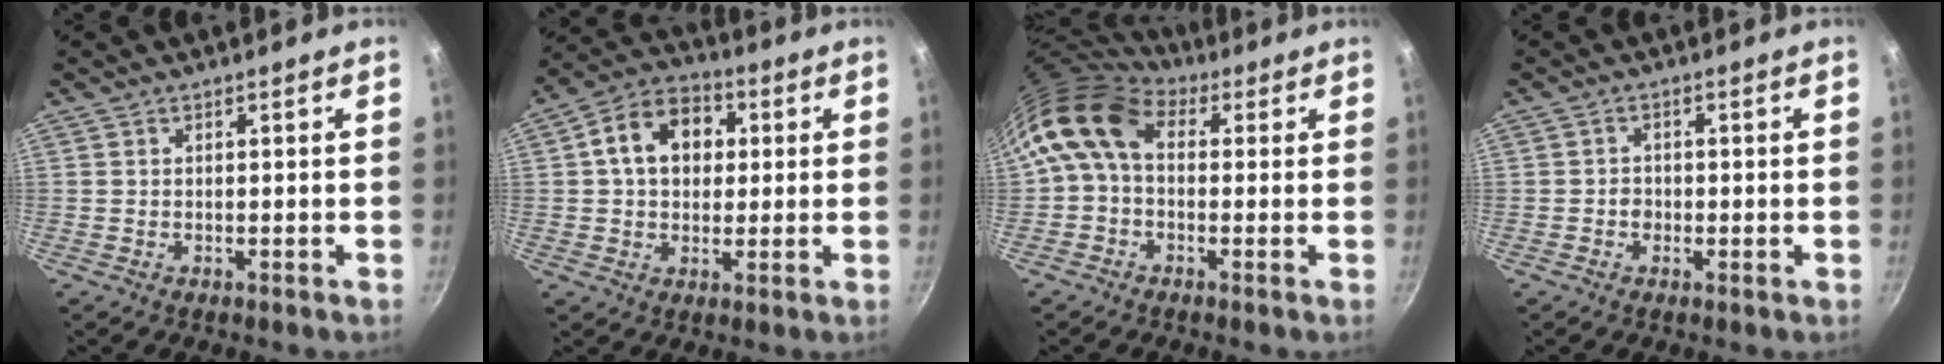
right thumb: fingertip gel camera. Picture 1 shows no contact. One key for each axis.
{"total": 12.2, "fx": 2.3, "fy": 9.1, "fz": 7.7, "tx": -0.097, "ty": 0.020, "tz": 0.022}
{"total": 11.0, "fx": 1.7, "fy": 7.7, "fz": 7.6, "tx": -0.134, "ty": 0.022, "tz": 0.010}
{"total": 1.8, "fx": -0.5, "fy": 1.5, "fz": 0.8, "tx": -0.009, "ty": 0.005, "tz": -0.011}